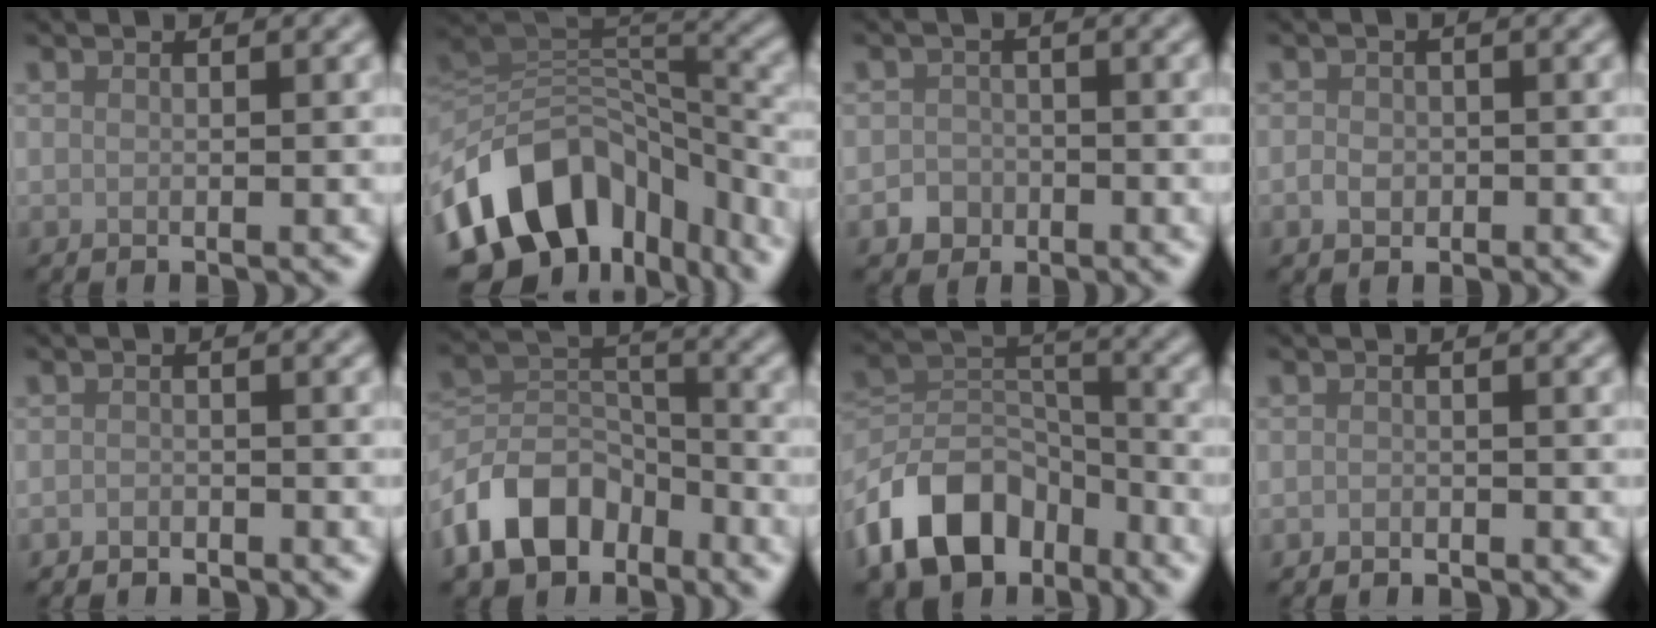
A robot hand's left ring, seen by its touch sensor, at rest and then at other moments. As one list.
[{"total": 13.9, "force": [-7.5, 9.3, 7.2], "torque": [-0.144, 0.005, -0.121]}, {"total": 1.9, "force": [-0.9, 1.7, 0.3], "torque": [0.006, 0.001, -0.019]}, {"total": 1.5, "force": [-0.5, 1.3, 0.7], "torque": [-0.010, -0.002, -0.013]}, {"total": 1.1, "force": [-1.0, 0.3, 0.1], "torque": [0.000, -0.003, -0.021]}, {"total": 8.5, "force": [-5.3, 5.3, 4.0], "torque": [-0.069, 0.001, -0.113]}, {"total": 10.5, "force": [-6.2, 6.6, 5.3], "torque": [-0.092, -0.001, -0.129]}, {"total": 0.8, "force": [-0.7, 0.2, 0.0], "torque": [0.001, -0.003, -0.014]}]